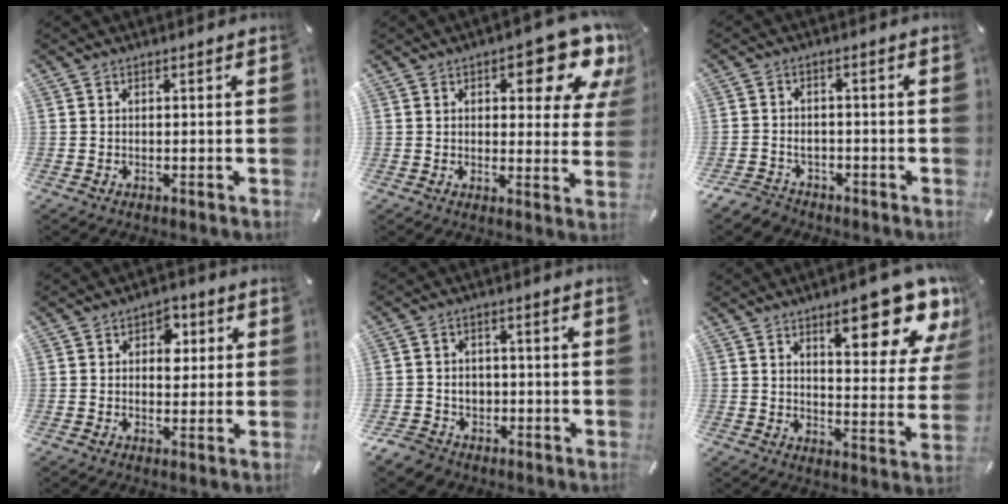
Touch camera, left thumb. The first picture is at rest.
{"total": 13.7, "force": [7.5, 5.7, 10.0], "torque": [-0.113, -0.049, 0.121]}
{"total": 4.2, "force": [-2.8, 2.9, 1.2], "torque": [-0.031, 0.010, -0.055]}
{"total": 5.4, "force": [1.2, 3.9, 3.5], "torque": [-0.025, -0.009, 0.010]}
{"total": 5.3, "force": [-1.9, 4.9, 1.0], "torque": [-0.035, 0.014, -0.035]}
{"total": 17.1, "force": [11.2, 5.8, 11.6], "torque": [-0.138, -0.083, 0.177]}